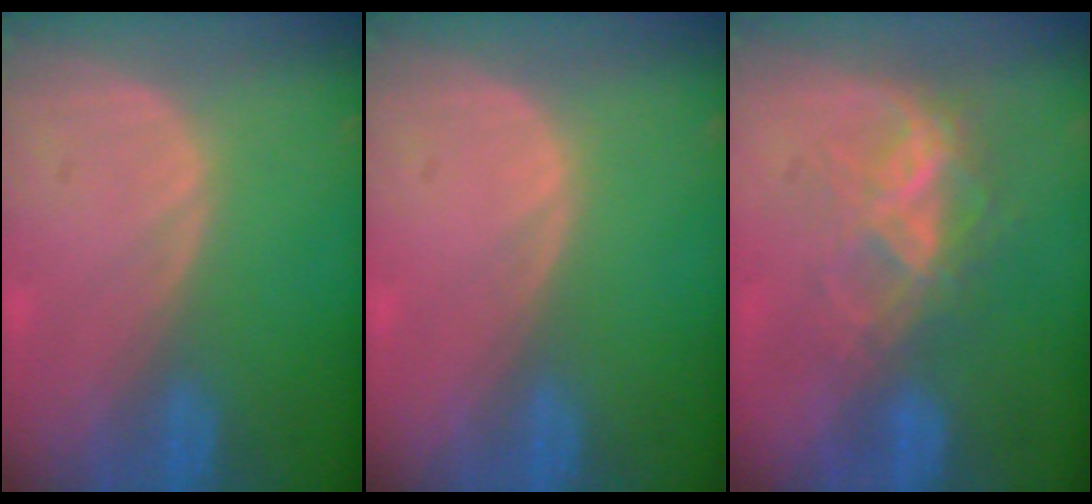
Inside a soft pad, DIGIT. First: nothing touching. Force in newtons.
{"total": 0.0}
{"total": 7.1, "press": 6.0, "slide": 3.7}